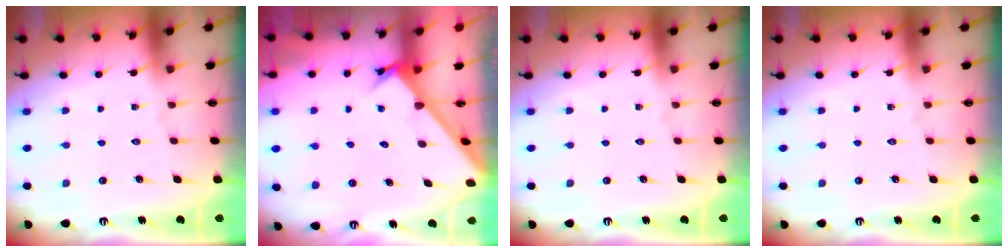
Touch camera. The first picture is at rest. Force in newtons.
{"total": 2.6, "press": 2.6, "slide": 0.2}
{"total": 0.0}
{"total": 0.0}